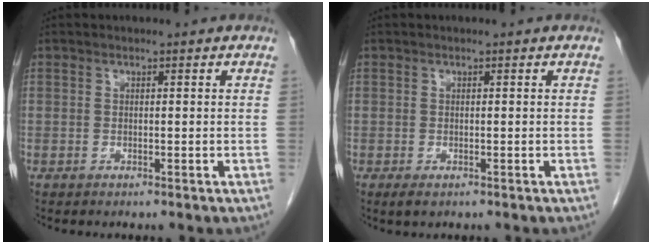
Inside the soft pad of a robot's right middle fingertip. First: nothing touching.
{"total": 1.4, "force": [-0.9, 0.6, 0.9], "torque": [-0.014, -0.002, -0.008]}